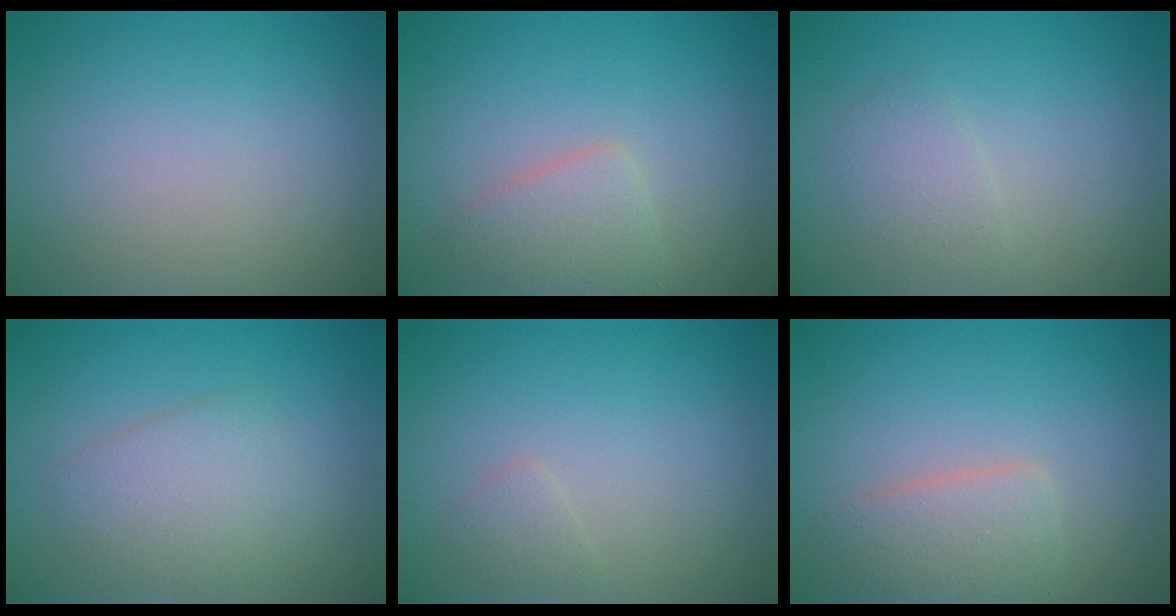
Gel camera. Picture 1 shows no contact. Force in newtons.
{"total": 2.4, "press": 2.4, "slide": 0.1}
{"total": 1.5, "press": 1.5, "slide": 0.0}
{"total": 3.0, "press": 3.0, "slide": 0.1}
{"total": 0.8, "press": 0.8, "slide": 0.1}
{"total": 2.8, "press": 2.8, "slide": 0.1}